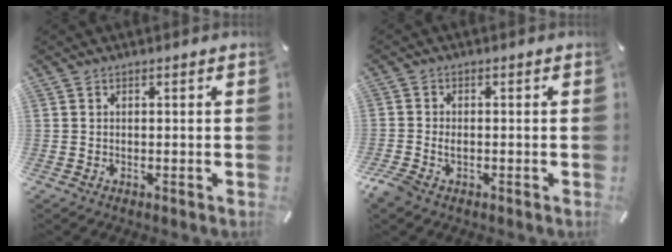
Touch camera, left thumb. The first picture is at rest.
{"total": 2.5, "force": [-0.9, 1.7, 1.6], "torque": [-0.035, 0.002, -0.018]}